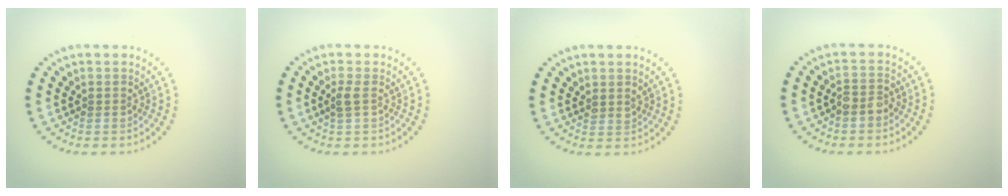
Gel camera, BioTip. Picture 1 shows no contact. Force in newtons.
{"total": 1.1, "press": 1.0, "slide": 0.5}
{"total": 0.7, "press": 0.5, "slide": 0.4}
{"total": 1.5, "press": 1.5, "slide": 0.5}